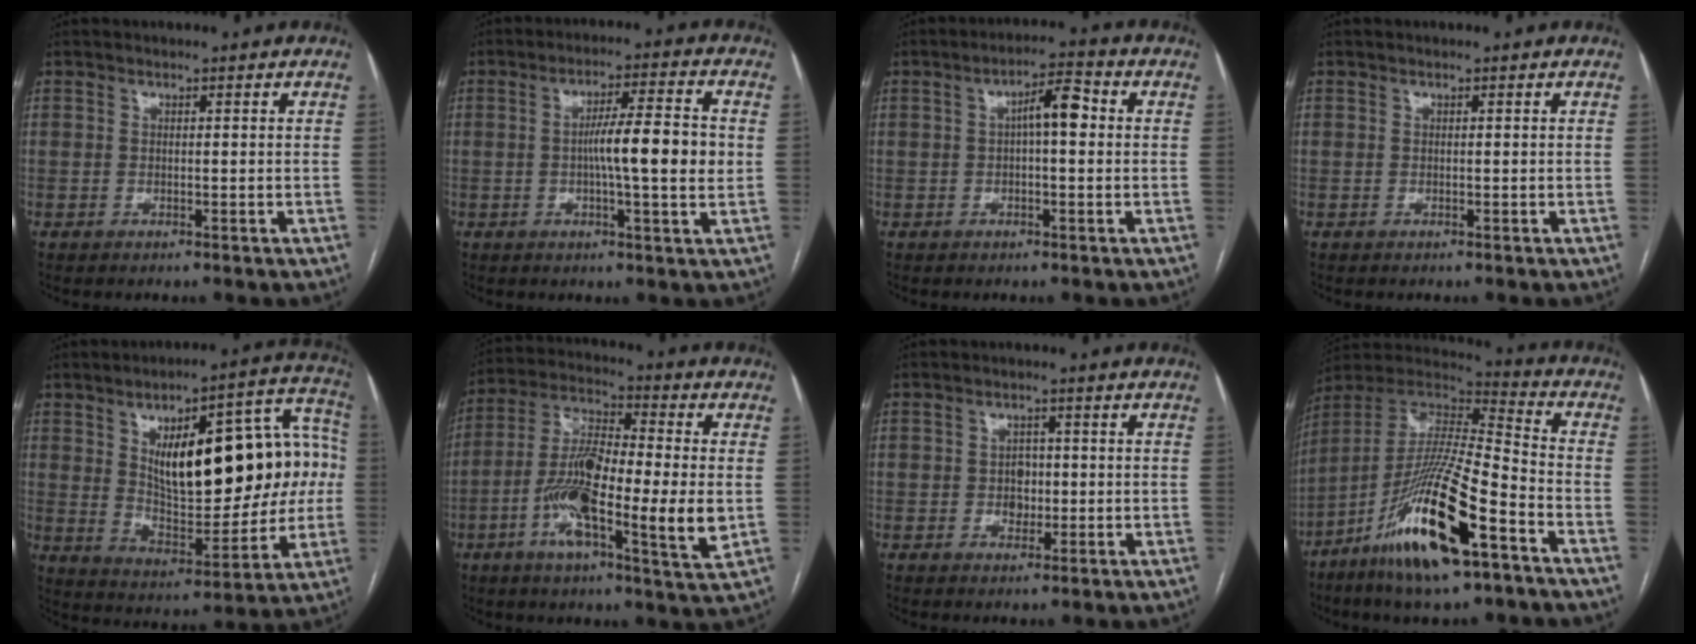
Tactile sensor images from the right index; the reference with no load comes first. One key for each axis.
{"total": 9.4, "fx": -0.1, "fy": 0.4, "fz": 9.4, "tx": -0.149, "ty": 0.010, "tz": -0.008}
{"total": 5.3, "fx": 0.6, "fy": 1.3, "fz": 5.1, "tx": -0.085, "ty": 0.021, "tz": 0.008}
{"total": 0.0}
{"total": 24.0, "fx": 3.7, "fy": 9.4, "fz": 21.8, "tx": -0.313, "ty": 0.042, "tz": 0.062}
{"total": 17.5, "fx": -3.3, "fy": 3.0, "fz": 17.0, "tx": -0.314, "ty": -0.004, "tz": -0.064}
{"total": 2.8, "fx": -0.3, "fy": 2.2, "fz": 1.6, "tx": -0.016, "ty": 0.005, "tz": -0.003}
{"total": 21.4, "fx": -11.0, "fy": 2.9, "fz": 18.1, "tx": -0.366, "ty": -0.040, "tz": -0.201}